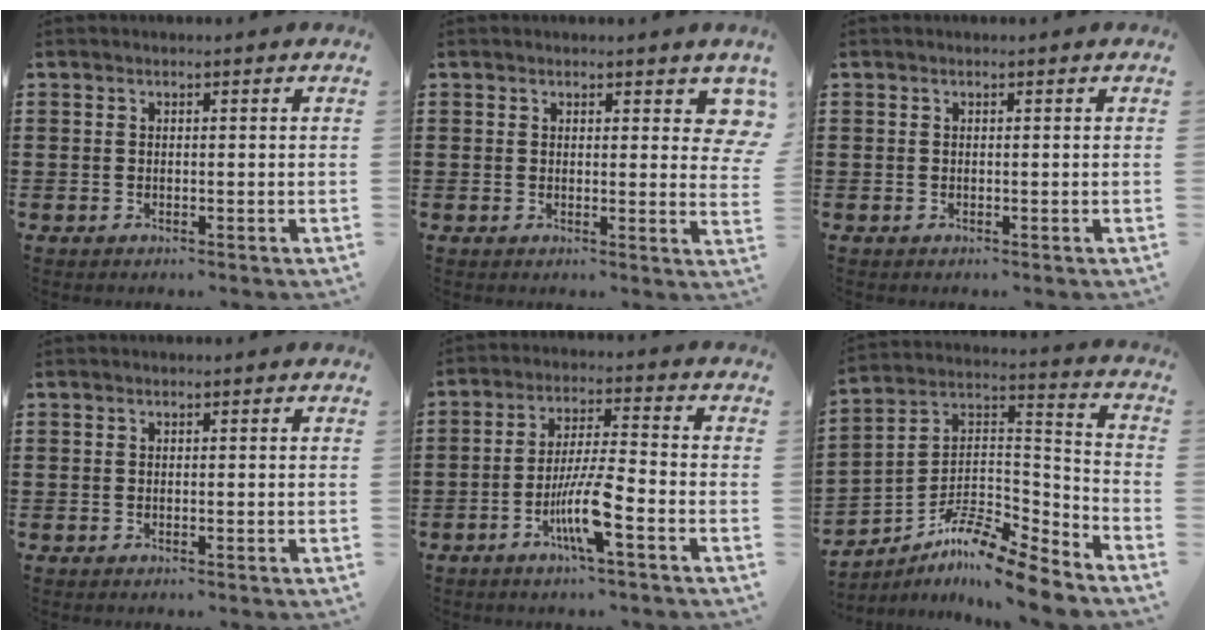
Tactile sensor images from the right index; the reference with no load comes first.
{"total": 2.9, "force": [2.0, 1.2, 1.8], "torque": [-0.010, -0.003, 0.030]}
{"total": 0.0}
{"total": 0.0}
{"total": 8.4, "force": [-3.7, 1.1, 7.5], "torque": [-0.153, -0.013, -0.071]}
{"total": 9.7, "force": [-8.4, 1.7, 4.6], "torque": [-0.090, 0.009, -0.171]}